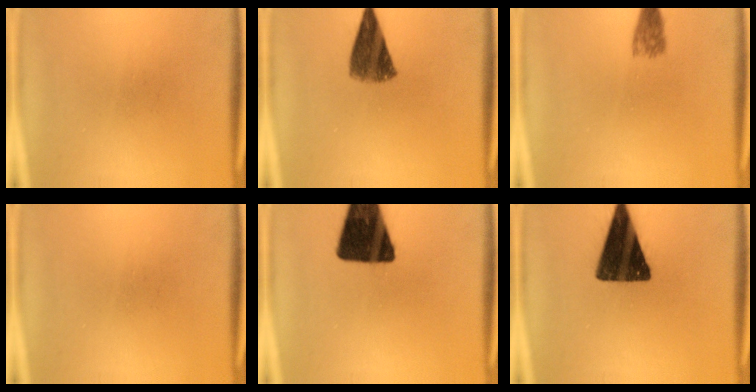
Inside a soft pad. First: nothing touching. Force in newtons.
{"total": 7.6}
{"total": 2.7}
{"total": 0.0}
{"total": 17.9}
{"total": 16.5}